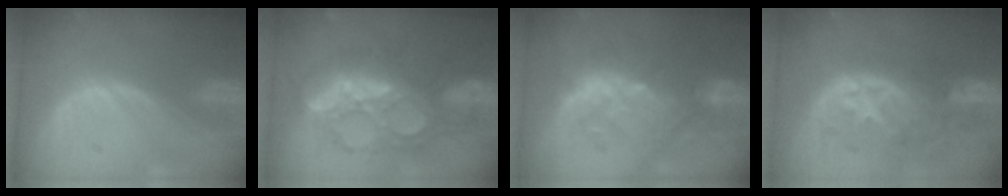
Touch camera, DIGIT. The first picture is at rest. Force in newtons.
{"total": 10.0, "press": 10.0, "slide": 0.7}
{"total": 9.1, "press": 9.0, "slide": 1.7}
{"total": 10.4, "press": 9.4, "slide": 4.3}